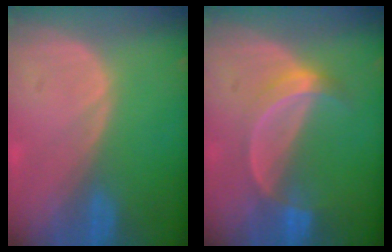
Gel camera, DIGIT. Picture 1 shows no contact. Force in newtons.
{"total": 5.1, "press": 4.7, "slide": 2.0}